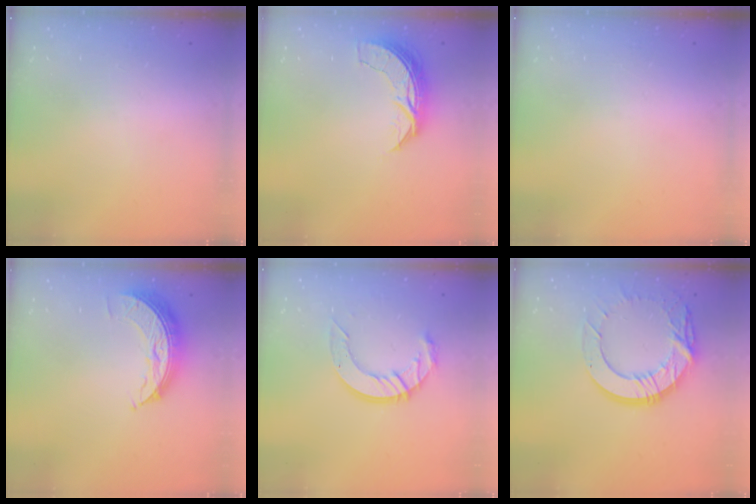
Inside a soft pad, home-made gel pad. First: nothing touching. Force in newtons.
{"total": 7.4, "press": 7.3, "slide": 0.5}
{"total": 0.0}
{"total": 7.9, "press": 7.9, "slide": 0.6}
{"total": 11.1, "press": 11.1, "slide": 1.0}
{"total": 16.0, "press": 15.9, "slide": 1.4}